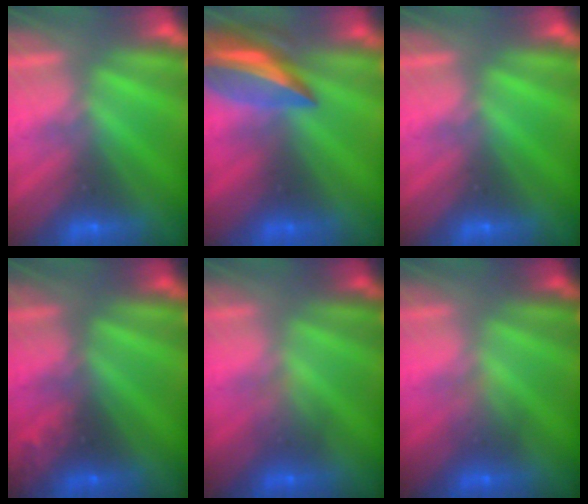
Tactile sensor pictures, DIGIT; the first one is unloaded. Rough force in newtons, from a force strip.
{"total": 5.8}
{"total": 0.0}
{"total": 2.4}
{"total": 1.6}
{"total": 1.6}